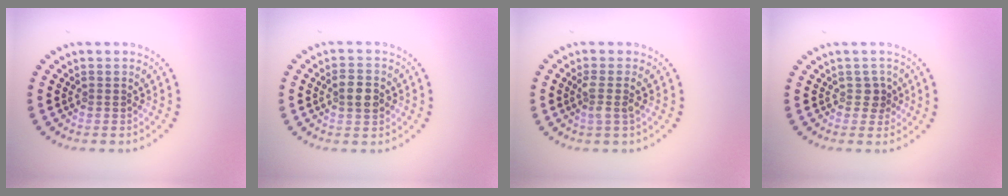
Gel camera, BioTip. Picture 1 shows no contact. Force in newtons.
{"total": 2.8, "press": 2.7, "slide": 0.2}
{"total": 1.6, "press": 1.3, "slide": 1.0}
{"total": 1.3, "press": 1.0, "slide": 0.8}